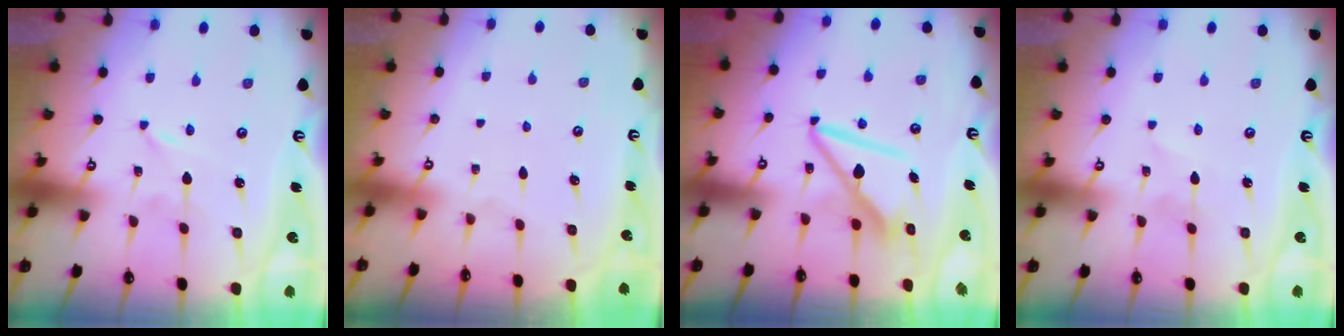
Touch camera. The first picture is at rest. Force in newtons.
{"total": 0.0}
{"total": 9.3, "press": 9.3, "slide": 0.9}
{"total": 1.5, "press": 1.5, "slide": 0.1}